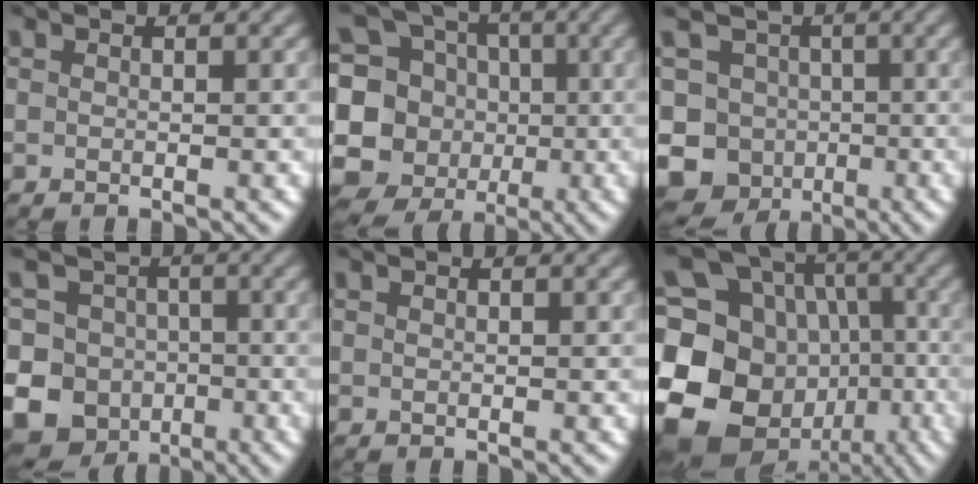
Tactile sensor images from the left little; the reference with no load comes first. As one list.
[{"total": 14.5, "force": [-1.0, 13.8, 4.3], "torque": [-0.138, 0.024, -0.028]}, {"total": 9.3, "force": [-2.6, 8.4, 3.1], "torque": [-0.053, -0.005, -0.055]}, {"total": 15.2, "force": [-4.7, 13.7, 4.5], "torque": [-0.110, -0.015, -0.100]}, {"total": 0.0}, {"total": 18.9, "force": [-5.5, 16.1, 8.2], "torque": [-0.211, -0.011, -0.098]}]